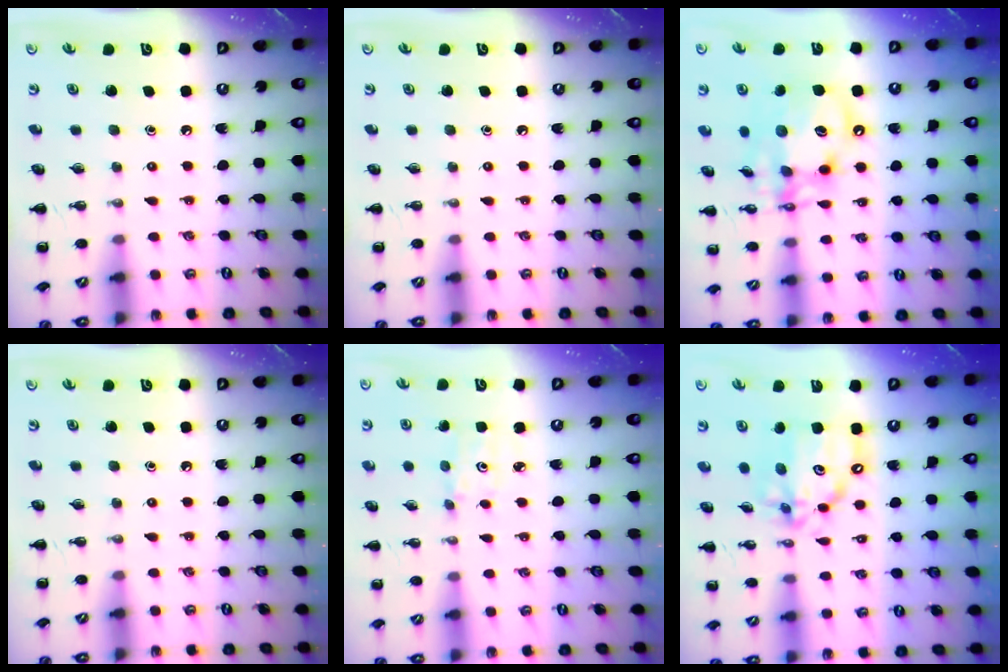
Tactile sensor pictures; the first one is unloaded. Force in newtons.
{"total": 0.0}
{"total": 13.2, "press": 12.9, "slide": 2.4}
{"total": 0.0}
{"total": 2.6, "press": 2.5, "slide": 0.8}
{"total": 14.0, "press": 13.4, "slide": 3.8}